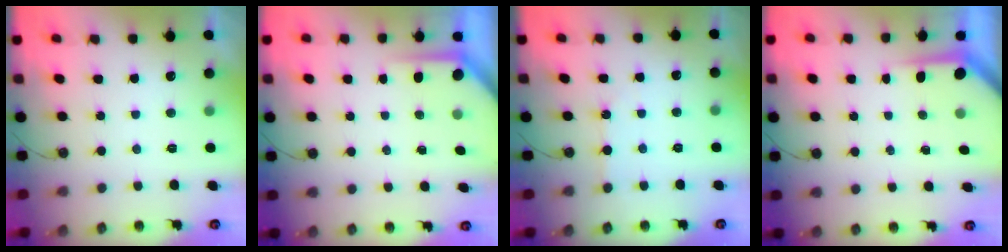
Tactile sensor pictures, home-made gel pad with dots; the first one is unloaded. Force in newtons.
{"total": 3.8, "press": 3.8, "slide": 0.2}
{"total": 0.9, "press": 0.8, "slide": 0.2}
{"total": 3.6, "press": 3.6, "slide": 0.3}